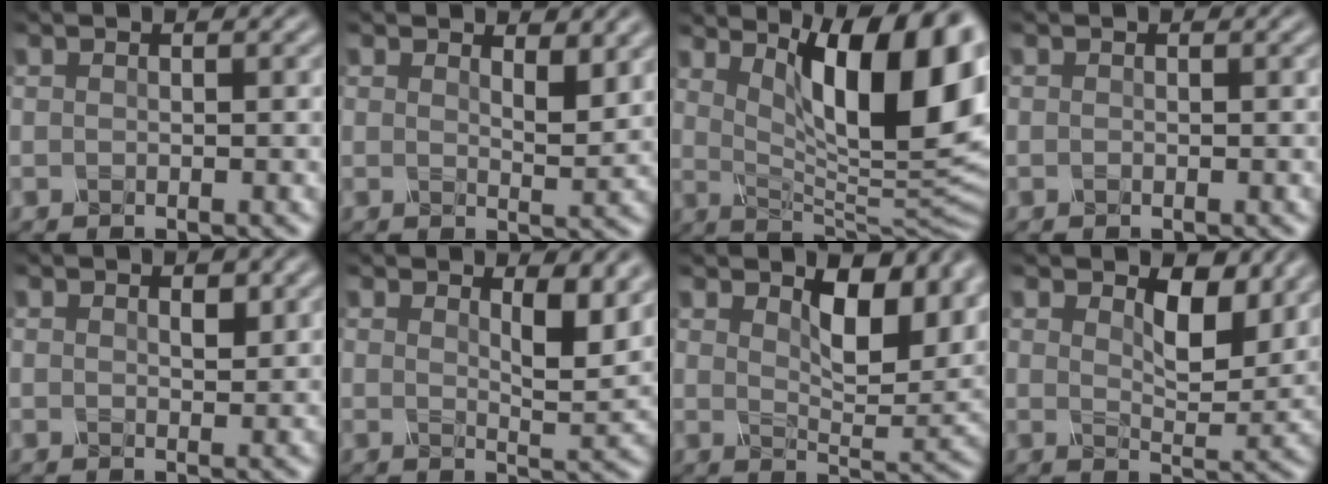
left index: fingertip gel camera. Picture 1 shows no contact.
{"total": 2.5, "force": [1.8, 0.7, 1.6], "torque": [-0.022, -0.007, 0.029]}
{"total": 14.6, "force": [5.5, 4.9, 12.6], "torque": [-0.162, -0.002, 0.089]}
{"total": 0.0}
{"total": 1.1, "force": [0.6, 0.5, 0.8], "torque": [-0.013, -0.003, 0.011]}
{"total": 3.9, "force": [2.0, 1.2, 3.1], "torque": [-0.047, -0.012, 0.031]}
{"total": 6.9, "force": [3.4, 3.0, 5.2], "torque": [-0.081, -0.007, 0.052]}
{"total": 4.8, "force": [2.6, 2.3, 3.4], "torque": [-0.060, -0.012, 0.032]}